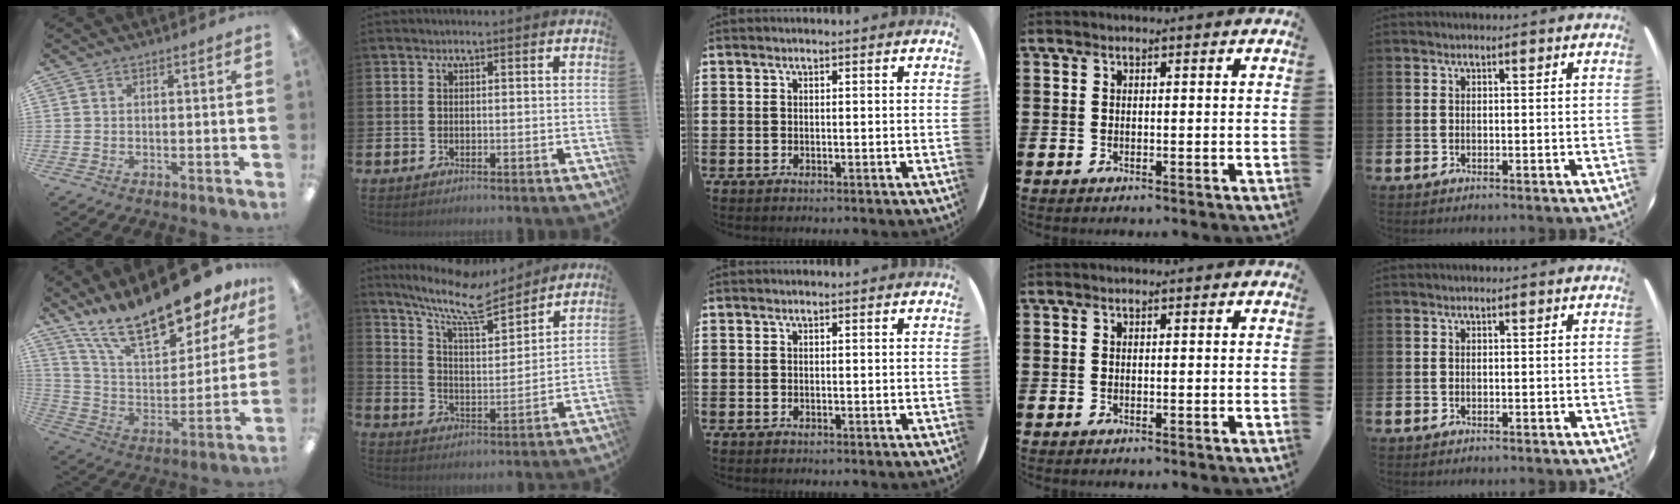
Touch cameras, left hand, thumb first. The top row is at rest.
{"thumb": {"total": 21.0, "force": [17.1, 6.1, 10.6], "torque": [-0.191, -0.119, 0.297]}, "index": {"total": 10.9, "force": [9.5, 2.1, 4.9], "torque": [-0.118, -0.060, 0.165]}}